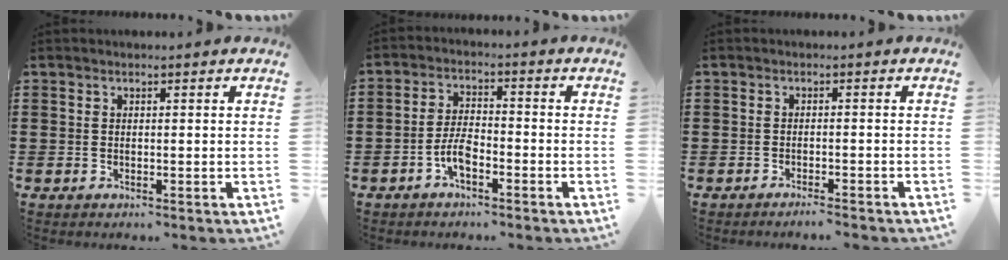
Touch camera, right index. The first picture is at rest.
{"total": 4.7, "force": [-2.5, 2.0, 3.4], "torque": [-0.086, 0.001, -0.056]}
{"total": 1.5, "force": [-1.4, -0.2, 0.5], "torque": [-0.008, 0.002, -0.026]}